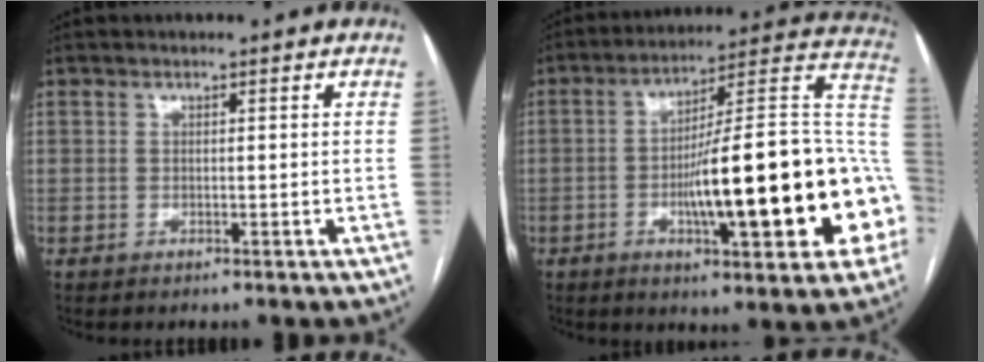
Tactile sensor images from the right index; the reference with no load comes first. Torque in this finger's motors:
{"motor_torque": [1.44, -0.70, 1.05, 0.21]}